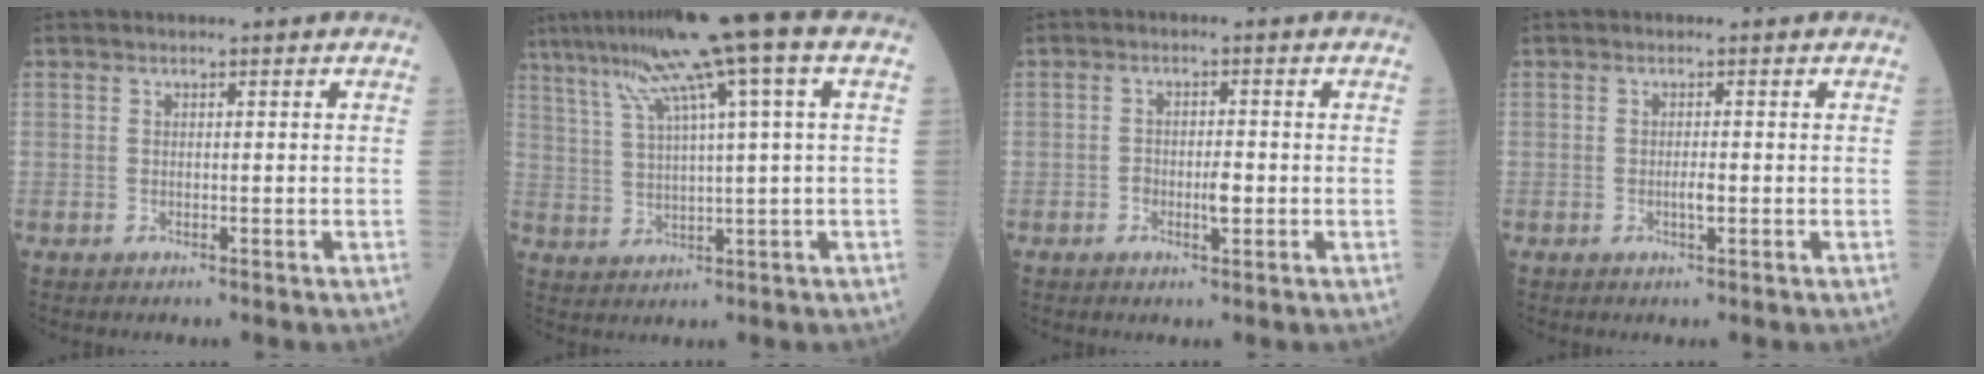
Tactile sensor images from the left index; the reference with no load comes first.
{"total": 13.4, "force": [7.4, -1.1, 11.2], "torque": [-0.188, 0.038, 0.121]}
{"total": 2.5, "force": [-0.7, 0.9, 2.2], "torque": [-0.038, 0.002, -0.009]}
{"total": 1.2, "force": [-0.2, 0.1, 1.2], "torque": [-0.024, -0.002, -0.003]}